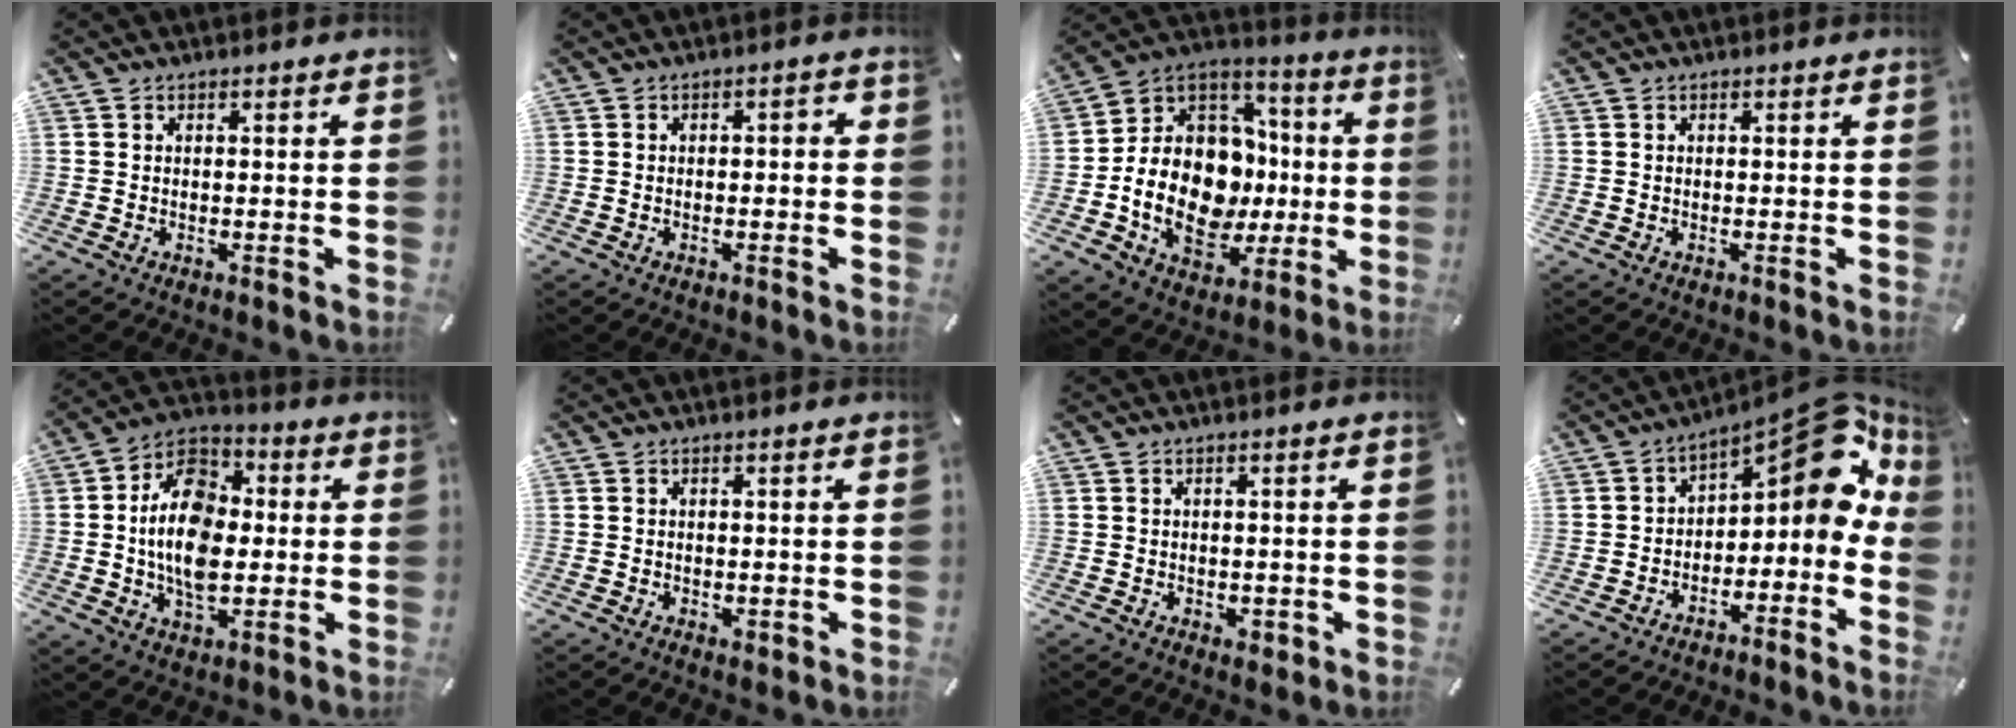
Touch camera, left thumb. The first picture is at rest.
{"total": 1.9, "force": [-1.0, 0.9, 1.4], "torque": [-0.024, 0.008, -0.021]}
{"total": 19.7, "force": [-2.4, 15.2, 12.2], "torque": [-0.252, -0.013, -0.031]}
{"total": 0.0}
{"total": 15.9, "force": [-0.6, 11.0, 11.4], "torque": [-0.228, 0.010, -0.015]}
{"total": 1.0, "force": [0.2, 0.8, 0.4], "torque": [-0.009, 0.004, 0.003]}
{"total": 1.6, "force": [-0.3, 1.4, 0.8], "torque": [-0.006, 0.000, -0.007]}
{"total": 10.6, "force": [5.1, 5.6, 7.4], "torque": [-0.078, -0.062, 0.084]}